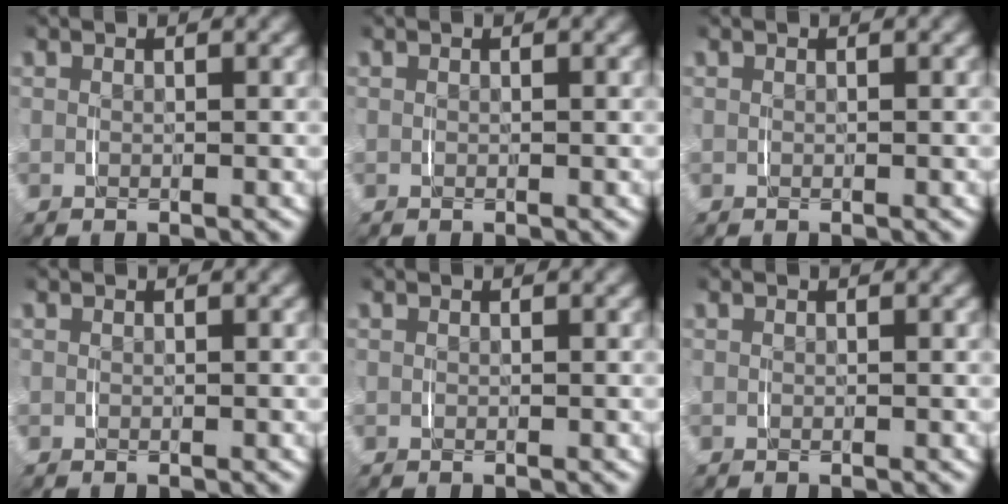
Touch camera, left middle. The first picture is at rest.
{"total": 0.0}
{"total": 0.0}
{"total": 0.0}
{"total": 0.0}
{"total": 0.0}